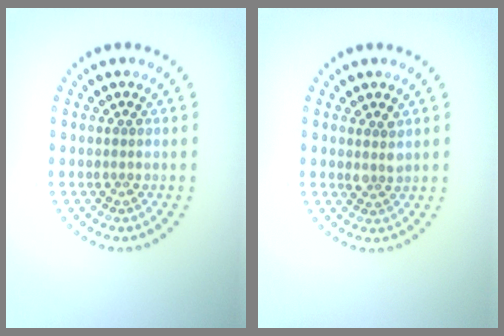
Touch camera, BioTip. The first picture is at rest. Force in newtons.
{"total": 1.4, "press": 1.2, "slide": 0.8}